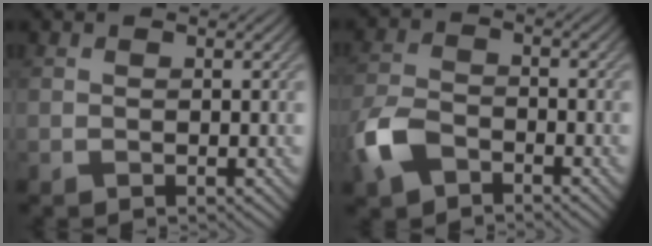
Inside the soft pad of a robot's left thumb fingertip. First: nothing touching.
{"total": 6.0, "force": [-3.6, 3.3, 3.5], "torque": [-0.084, -0.005, -0.084]}